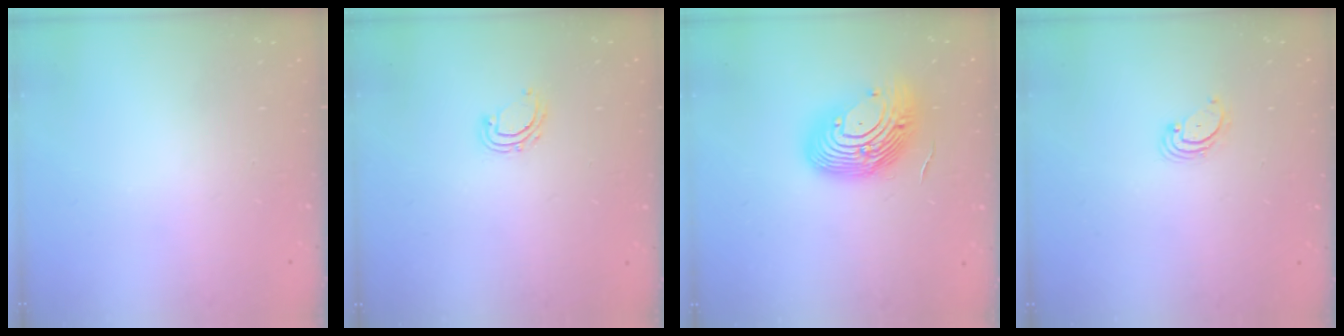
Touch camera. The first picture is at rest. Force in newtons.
{"total": 5.7, "press": 5.7, "slide": 0.6}
{"total": 16.3, "press": 15.8, "slide": 4.1}
{"total": 2.7, "press": 2.7, "slide": 0.3}